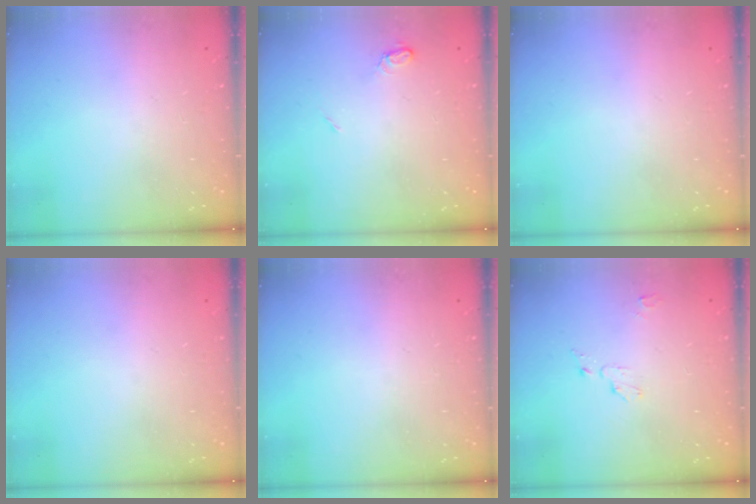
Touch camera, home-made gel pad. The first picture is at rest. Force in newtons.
{"total": 5.3, "press": 5.3, "slide": 0.6}
{"total": 0.0}
{"total": 0.0}
{"total": 0.0}
{"total": 3.6, "press": 3.6, "slide": 0.4}